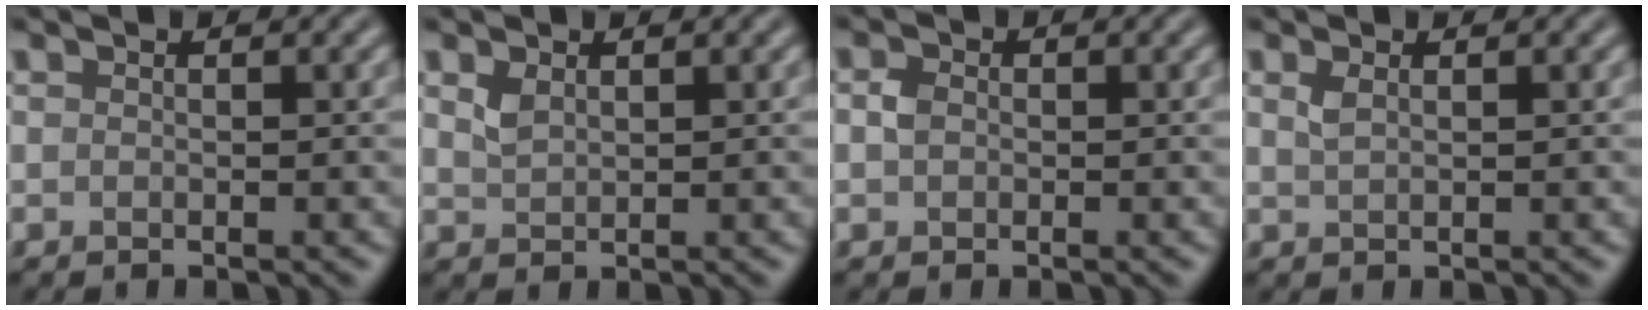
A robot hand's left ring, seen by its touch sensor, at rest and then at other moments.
{"total": 1.3, "force": [0.8, 0.7, 0.8], "torque": [-0.021, 0.001, 0.021]}
{"total": 1.3, "force": [0.0, 1.1, 0.7], "torque": [-0.015, 0.002, -0.004]}
{"total": 1.0, "force": [0.6, 0.4, 0.8], "torque": [-0.019, 0.002, 0.014]}